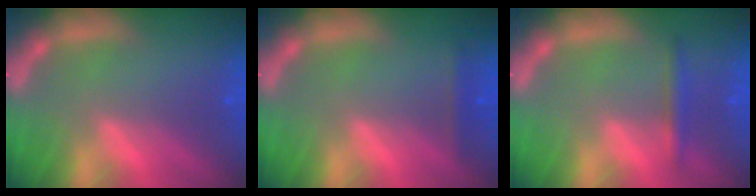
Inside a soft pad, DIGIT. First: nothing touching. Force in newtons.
{"total": 1.4}
{"total": 1.9}